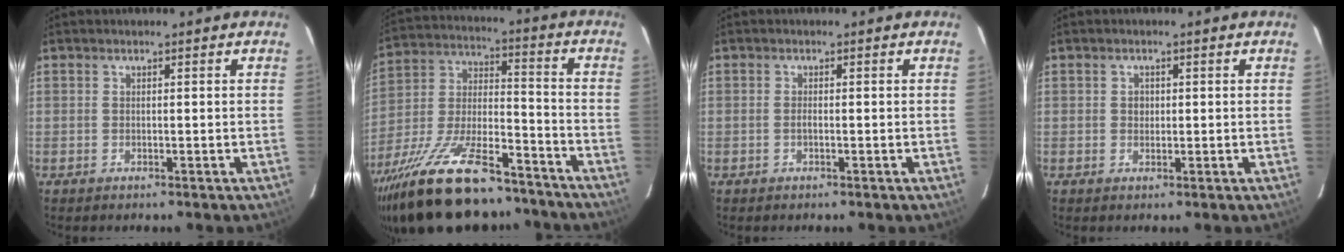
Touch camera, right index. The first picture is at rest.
{"total": 26.4, "force": [-19.7, 9.1, 15.1], "torque": [-0.293, -0.018, -0.311]}
{"total": 0.7, "force": [-0.3, 0.3, 0.6], "torque": [-0.011, 0.000, -0.005]}
{"total": 1.5, "force": [0.1, 1.4, 0.5], "torque": [-0.006, 0.005, 0.001]}